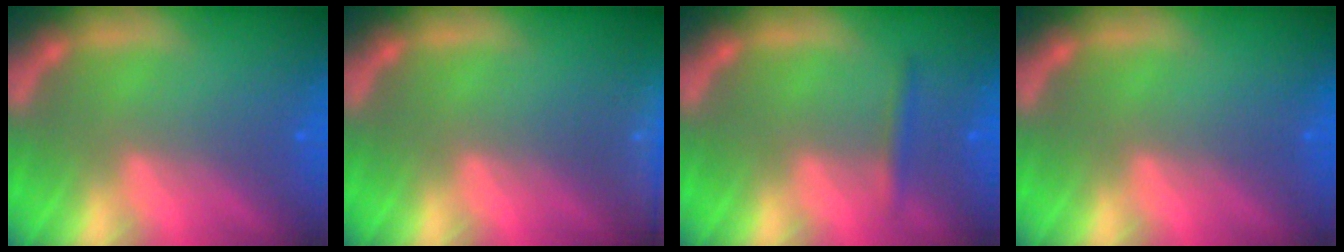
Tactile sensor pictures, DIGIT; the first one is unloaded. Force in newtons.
{"total": 8.5}
{"total": 1.4}
{"total": 0.0}